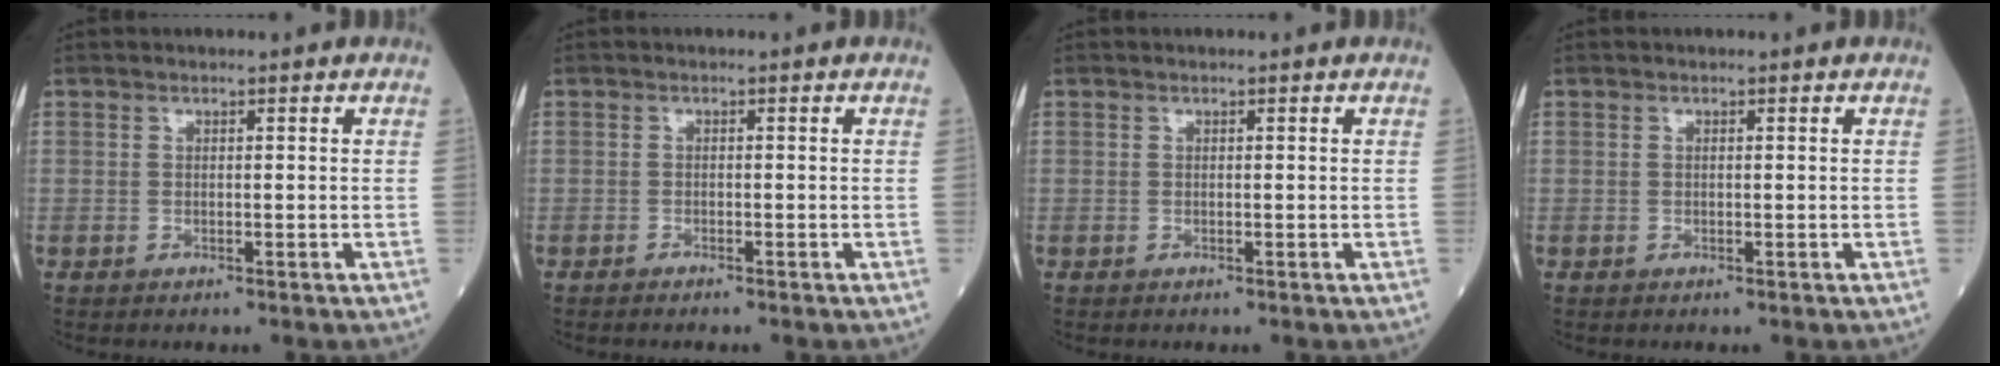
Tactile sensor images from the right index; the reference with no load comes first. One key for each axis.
{"total": 0.6, "fx": -0.6, "fy": 0.0, "fz": 0.1, "tx": -0.009, "ty": -0.002, "tz": -0.011}
{"total": 0.0}
{"total": 0.0}